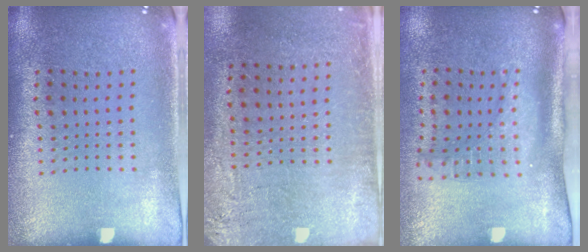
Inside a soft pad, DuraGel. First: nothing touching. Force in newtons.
{"total": 2.7, "press": 2.4, "slide": 1.3}
{"total": 2.1, "press": 1.5, "slide": 1.4}